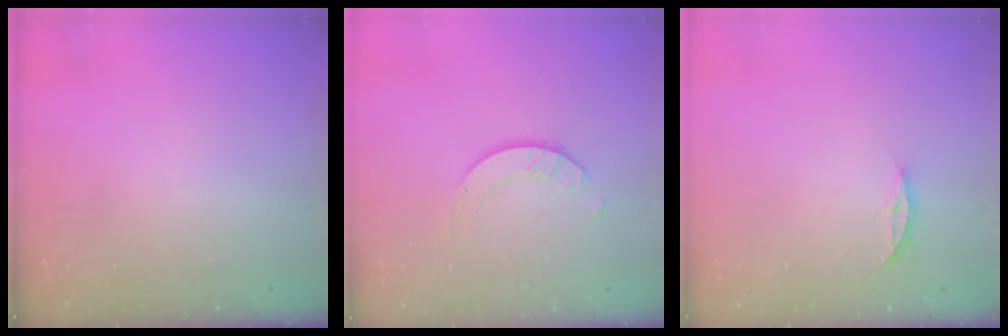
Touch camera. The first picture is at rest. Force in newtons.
{"total": 2.7, "press": 2.7, "slide": 0.2}
{"total": 3.8, "press": 3.8, "slide": 0.3}